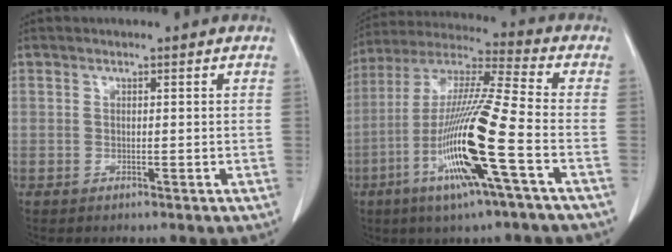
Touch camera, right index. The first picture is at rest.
{"total": 17.7, "force": [-6.0, -0.3, 16.7], "torque": [-0.339, -0.019, -0.122]}